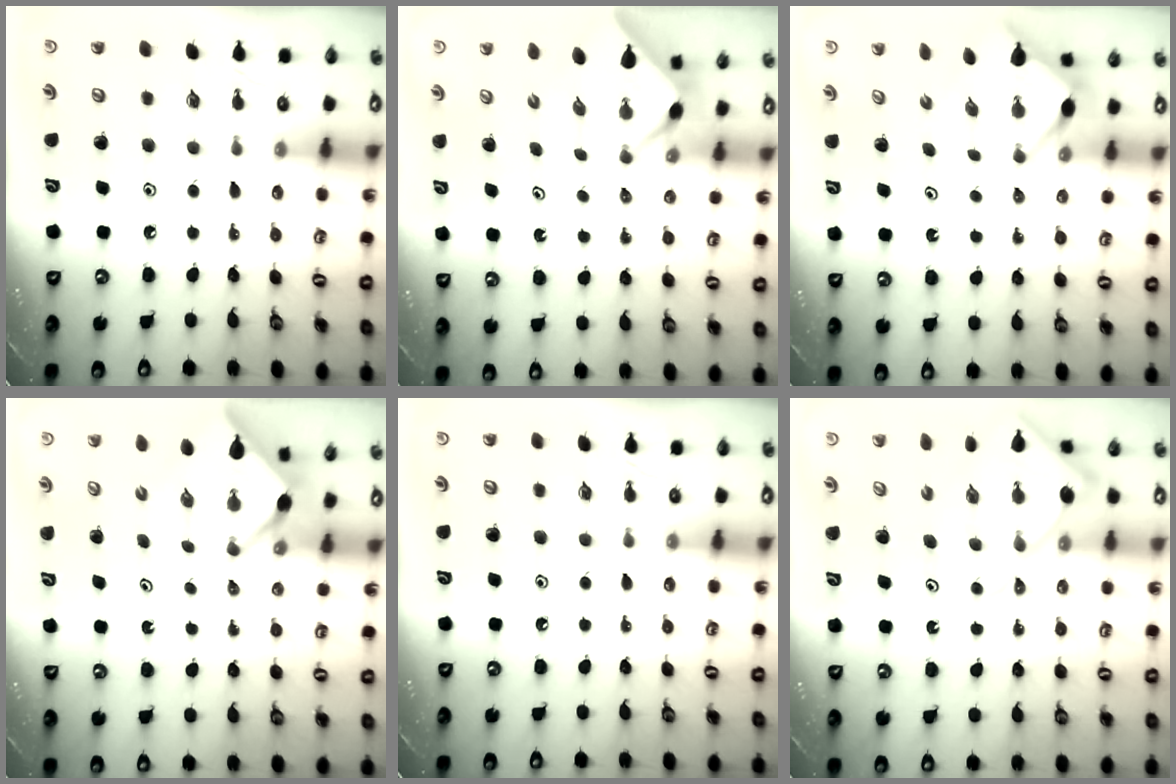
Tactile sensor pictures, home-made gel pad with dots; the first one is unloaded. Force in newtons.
{"total": 2.4, "press": 2.4, "slide": 0.3}
{"total": 3.4, "press": 3.4, "slide": 0.3}
{"total": 2.4, "press": 2.4, "slide": 0.1}
{"total": 0.0}
{"total": 8.3, "press": 8.3, "slide": 0.8}